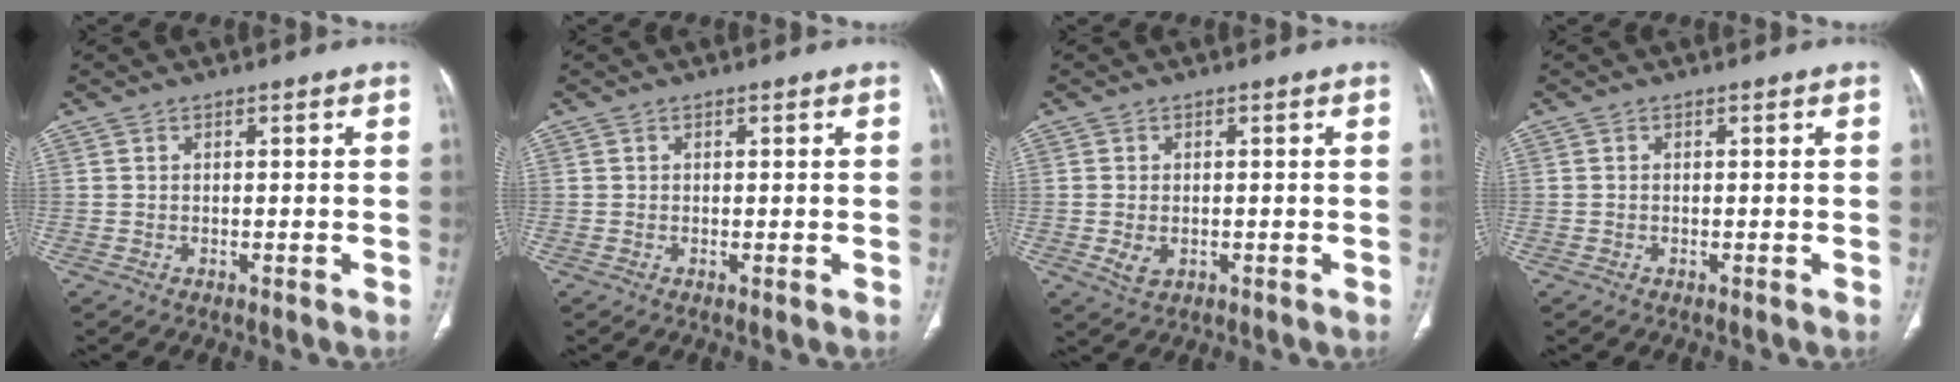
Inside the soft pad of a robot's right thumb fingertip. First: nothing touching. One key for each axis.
{"total": 0.0}
{"total": 3.0, "fx": -0.6, "fy": 2.1, "fz": 2.1, "tx": -0.041, "ty": -0.003, "tz": -0.004}
{"total": 0.0}